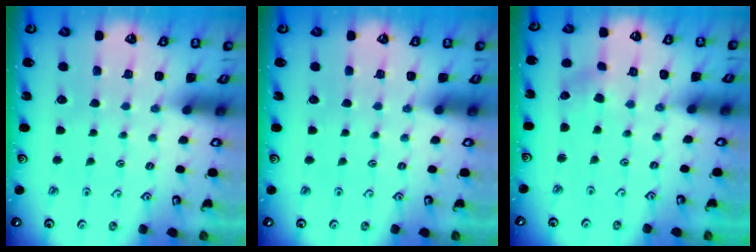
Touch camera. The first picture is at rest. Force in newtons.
{"total": 0.0}
{"total": 2.6, "press": 2.6, "slide": 0.2}